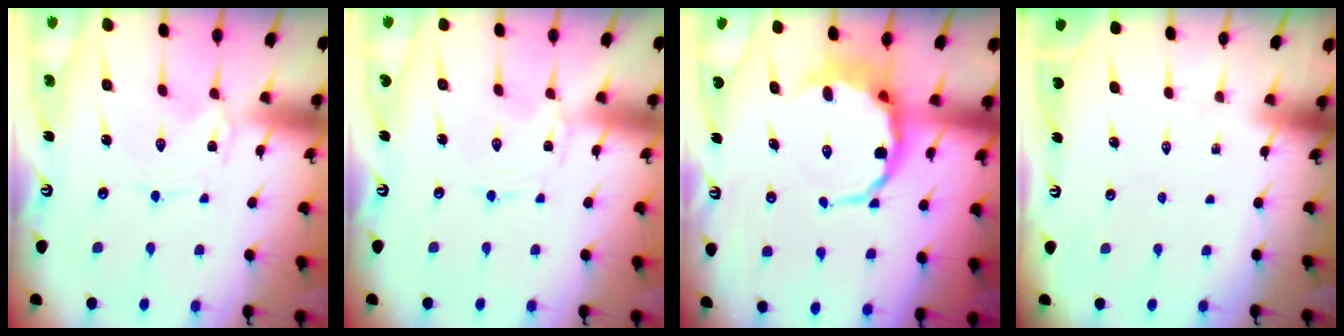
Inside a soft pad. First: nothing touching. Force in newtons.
{"total": 0.0}
{"total": 9.8, "press": 9.5, "slide": 2.4}
{"total": 0.0}